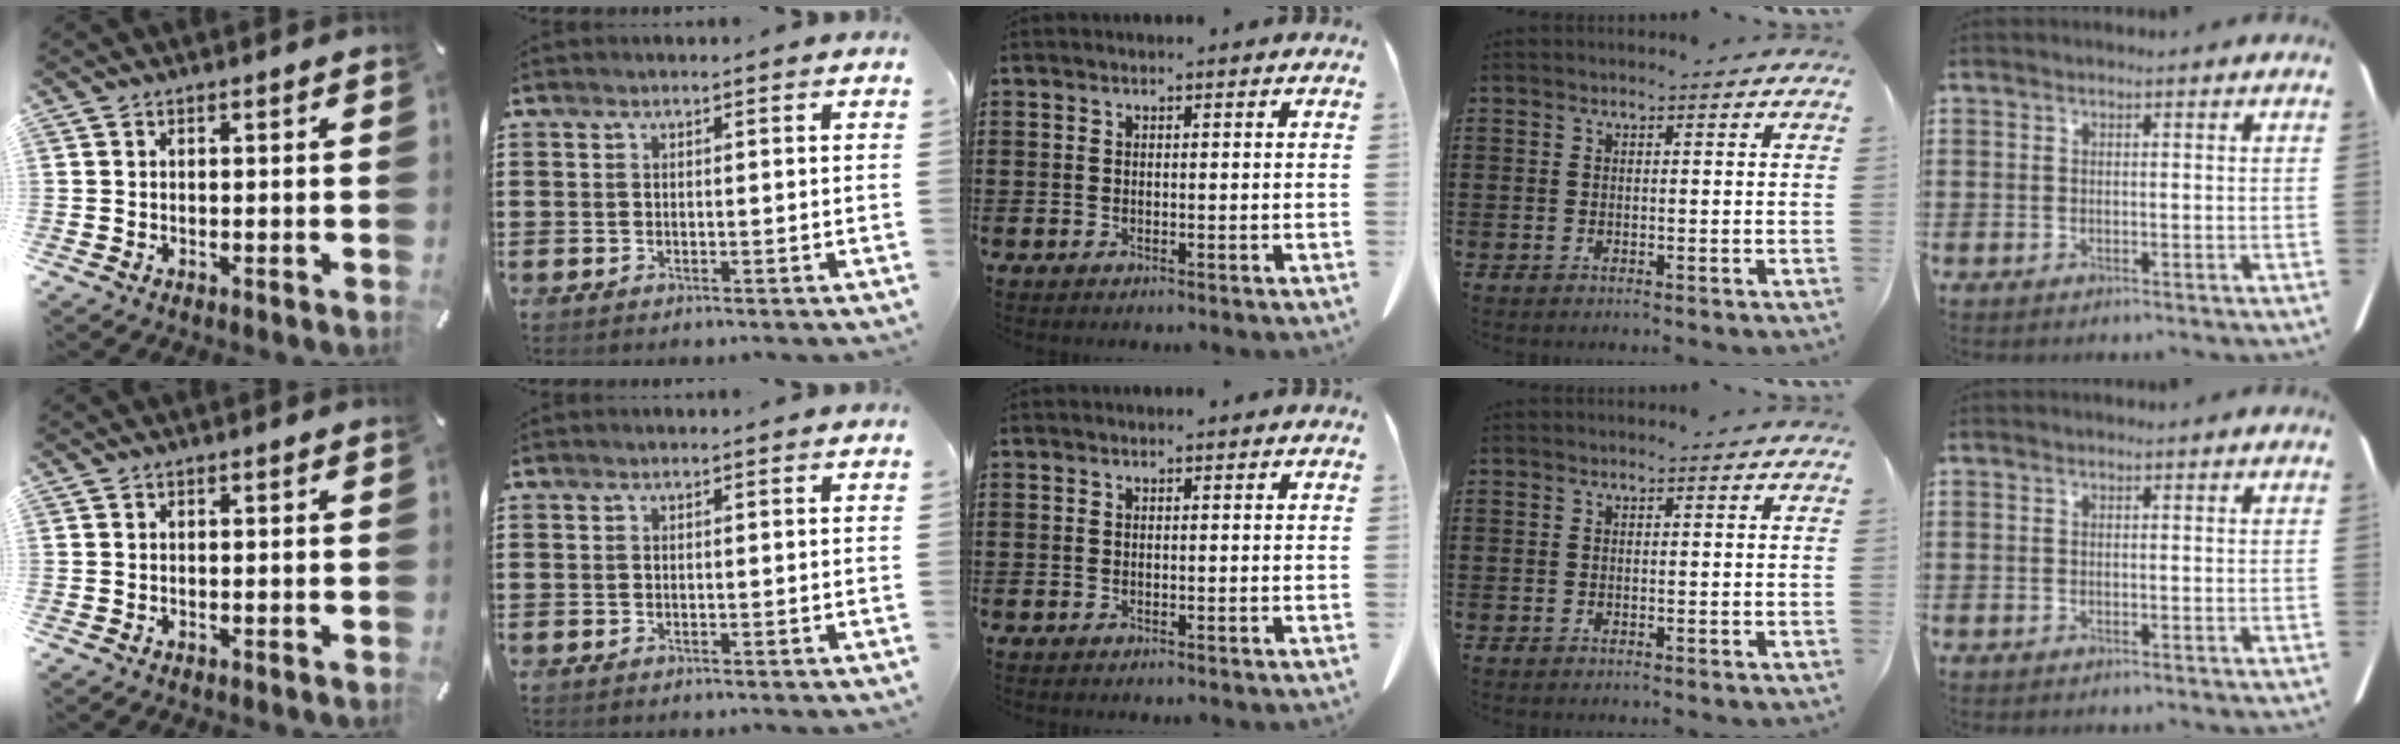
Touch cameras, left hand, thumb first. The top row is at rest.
{}